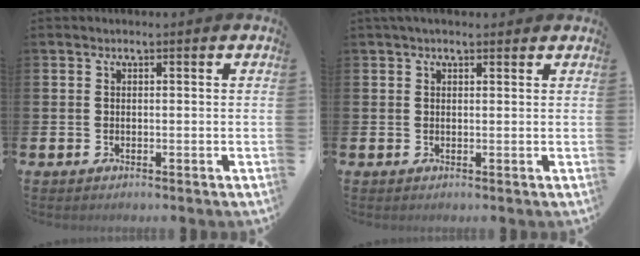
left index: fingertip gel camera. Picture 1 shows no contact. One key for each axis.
{"total": 1.4, "fx": 1.1, "fy": 0.4, "fz": 0.7, "tx": -0.014, "ty": 0.005, "tz": 0.020}